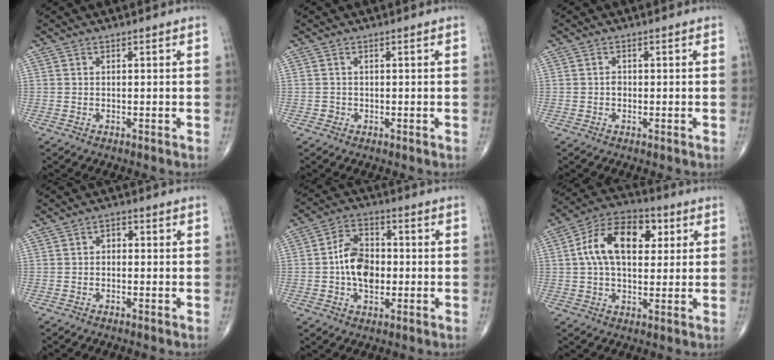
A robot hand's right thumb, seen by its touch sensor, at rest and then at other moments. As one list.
[{"total": 0.7, "force": [-0.3, 0.6, 0.0], "torque": [0.000, 0.003, -0.005]}, {"total": 1.0, "force": [-0.2, 0.8, 0.5], "torque": [-0.005, 0.003, -0.006]}, {"total": 1.9, "force": [-0.2, 1.5, 1.2], "torque": [-0.005, 0.011, -0.013]}, {"total": 9.7, "force": [-0.9, 6.5, 7.1], "torque": [-0.102, 0.018, -0.023]}, {"total": 15.1, "force": [3.3, 9.1, 11.5], "torque": [-0.178, 0.018, 0.046]}]